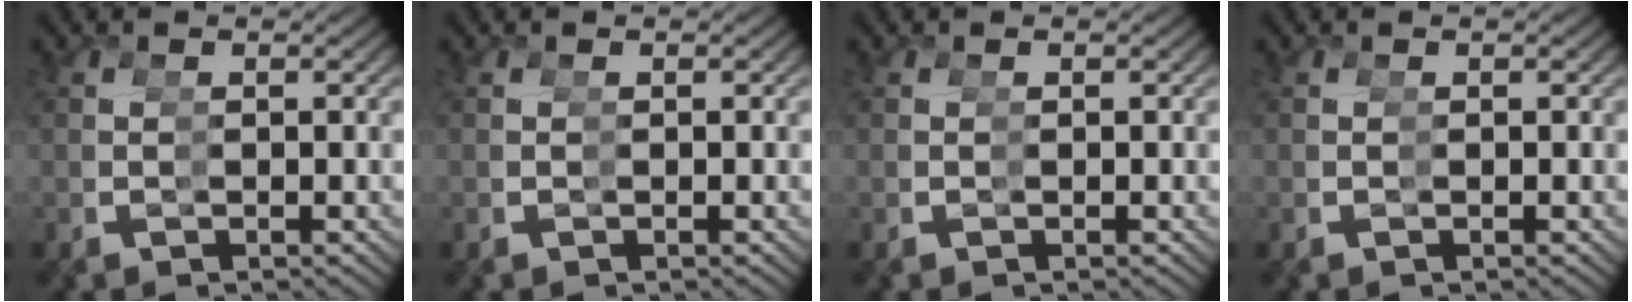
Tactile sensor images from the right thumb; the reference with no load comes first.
{"total": 0.0}
{"total": 0.0}
{"total": 0.0}